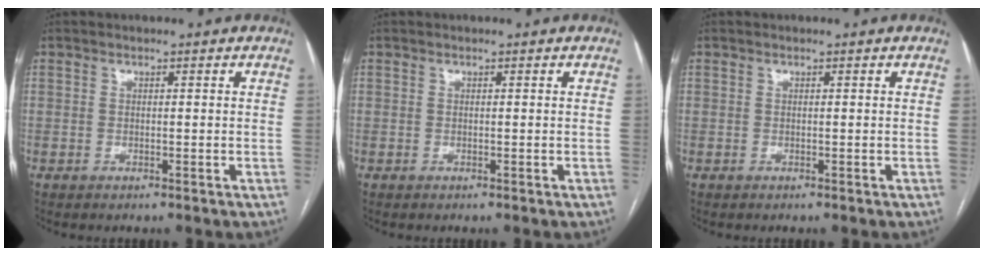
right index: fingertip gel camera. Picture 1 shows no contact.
{"total": 0.0}
{"total": 0.0}